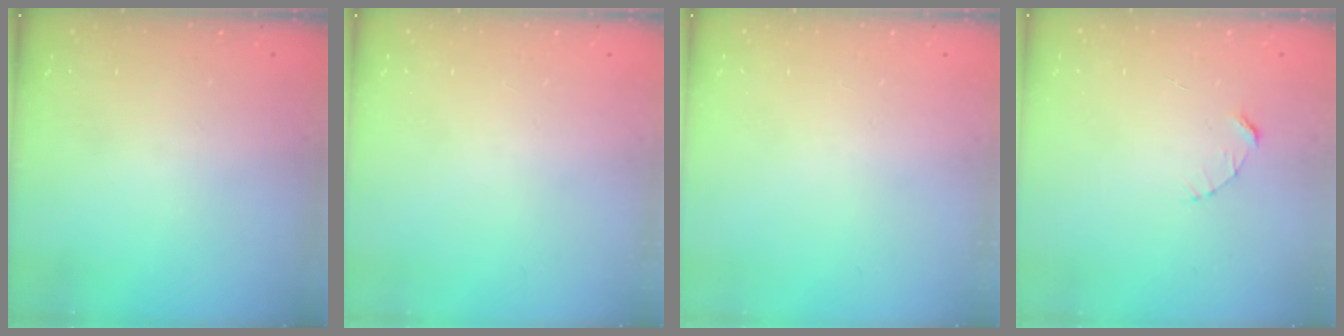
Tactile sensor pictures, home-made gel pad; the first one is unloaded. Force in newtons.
{"total": 0.0}
{"total": 0.0}
{"total": 2.7, "press": 2.7, "slide": 0.3}